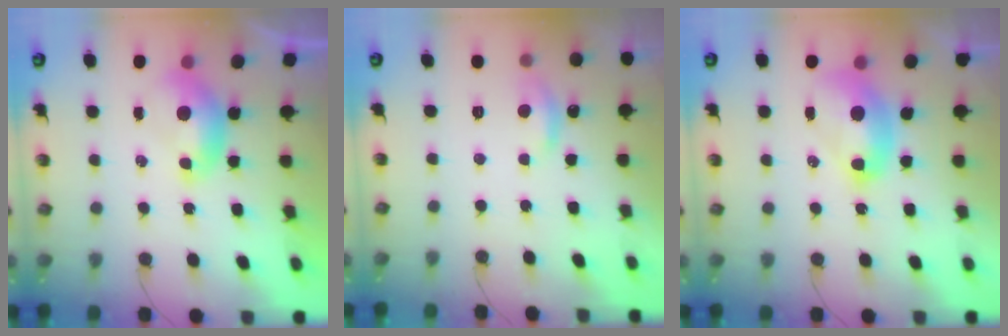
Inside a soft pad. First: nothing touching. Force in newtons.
{"total": 1.6, "press": 1.5, "slide": 0.5}
{"total": 4.3, "press": 4.2, "slide": 0.9}